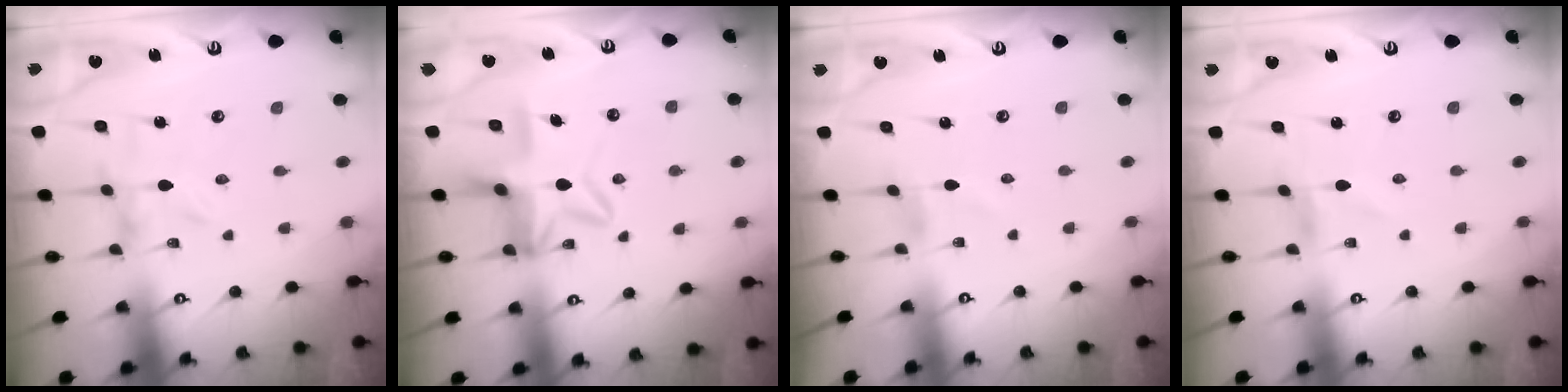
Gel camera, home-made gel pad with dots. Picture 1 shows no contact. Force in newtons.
{"total": 9.7, "press": 9.7, "slide": 1.0}
{"total": 0.9, "press": 0.8, "slide": 0.1}
{"total": 0.7, "press": 0.7, "slide": 0.2}